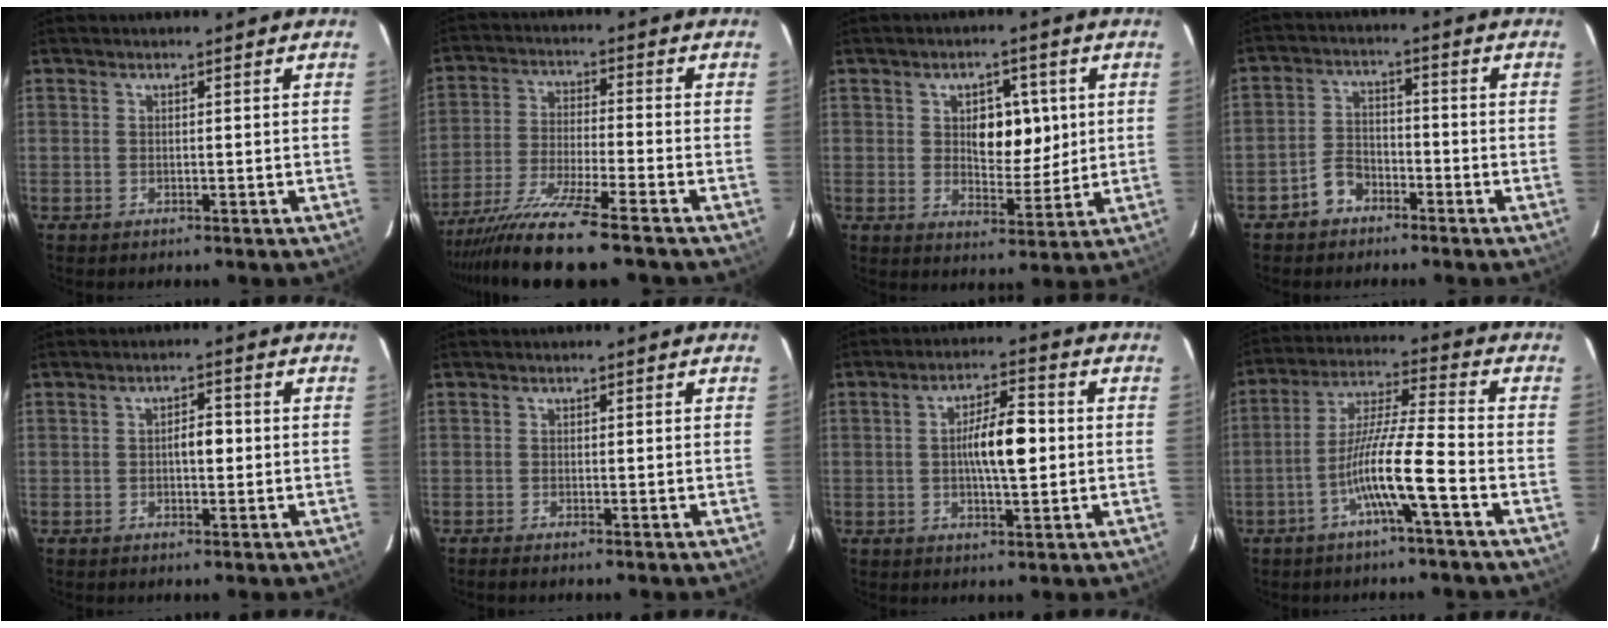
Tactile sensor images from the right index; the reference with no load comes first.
{"total": 12.3, "force": [-10.0, -0.9, 7.0], "torque": [-0.124, -0.029, -0.174]}
{"total": 7.3, "force": [1.6, 3.9, 5.9], "torque": [-0.084, 0.008, 0.033]}
{"total": 4.6, "force": [-3.0, 3.2, 1.7], "torque": [-0.037, 0.014, -0.055]}
{"total": 2.8, "force": [-0.2, 1.1, 2.6], "torque": [-0.039, 0.006, -0.004]}
{"total": 0.8, "force": [-0.6, 0.0, 0.5], "torque": [-0.011, -0.002, -0.013]}
{"total": 7.9, "force": [0.0, 1.8, 7.7], "torque": [-0.137, 0.012, 0.000]}
{"total": 10.3, "force": [-4.3, -0.6, 9.3], "torque": [-0.179, 0.009, -0.082]}